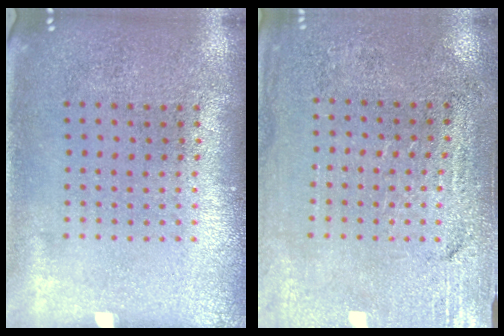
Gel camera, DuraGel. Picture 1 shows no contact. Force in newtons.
{"total": 3.2, "press": 3.1, "slide": 0.7}